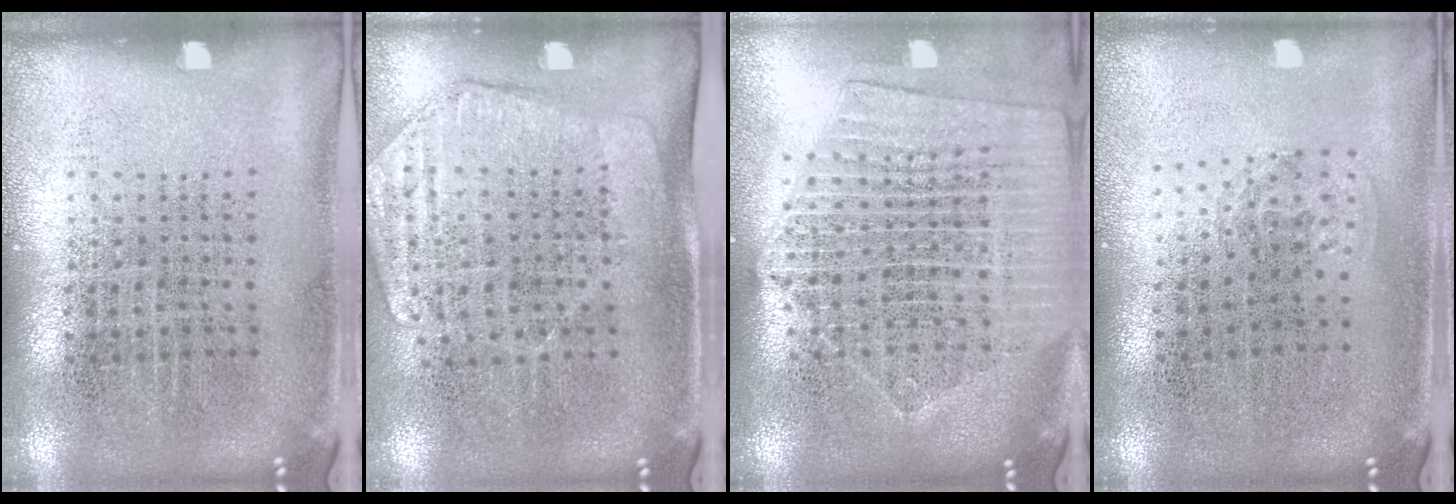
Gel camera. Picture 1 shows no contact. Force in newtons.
{"total": 1.7, "press": 1.4, "slide": 0.9}
{"total": 2.1, "press": 1.9, "slide": 0.9}
{"total": 1.0, "press": 0.6, "slide": 0.8}